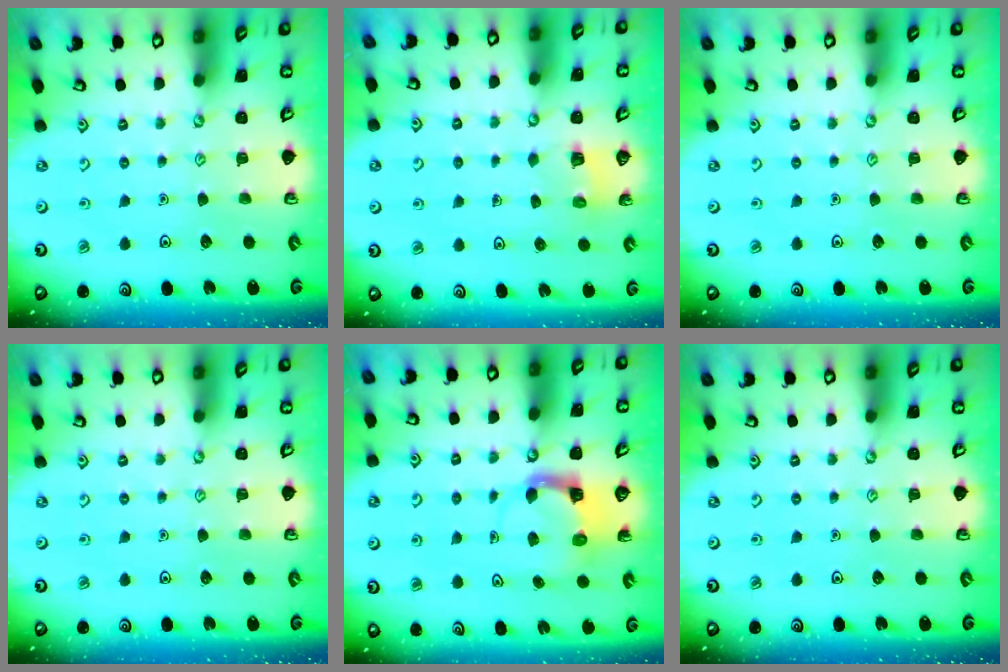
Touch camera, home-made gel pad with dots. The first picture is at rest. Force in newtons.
{"total": 3.3, "press": 3.3, "slide": 0.1}
{"total": 0.0}
{"total": 0.0}
{"total": 3.8, "press": 3.8, "slide": 0.3}
{"total": 0.0}